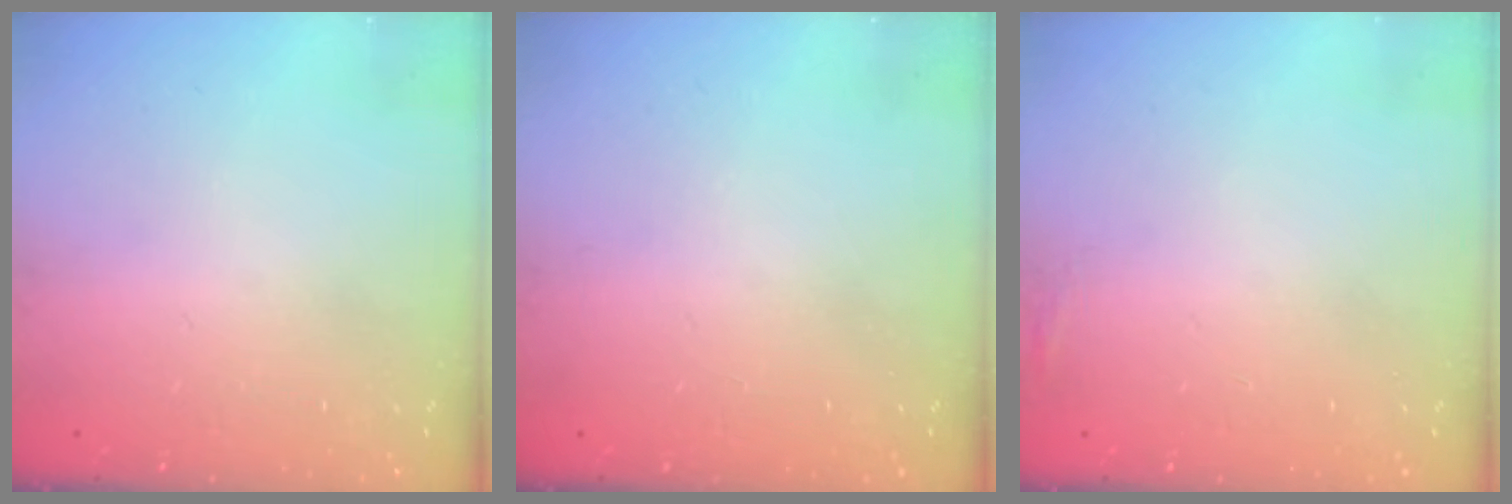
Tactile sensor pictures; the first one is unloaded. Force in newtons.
{"total": 0.0}
{"total": 9.7, "press": 4.2, "slide": 8.8}